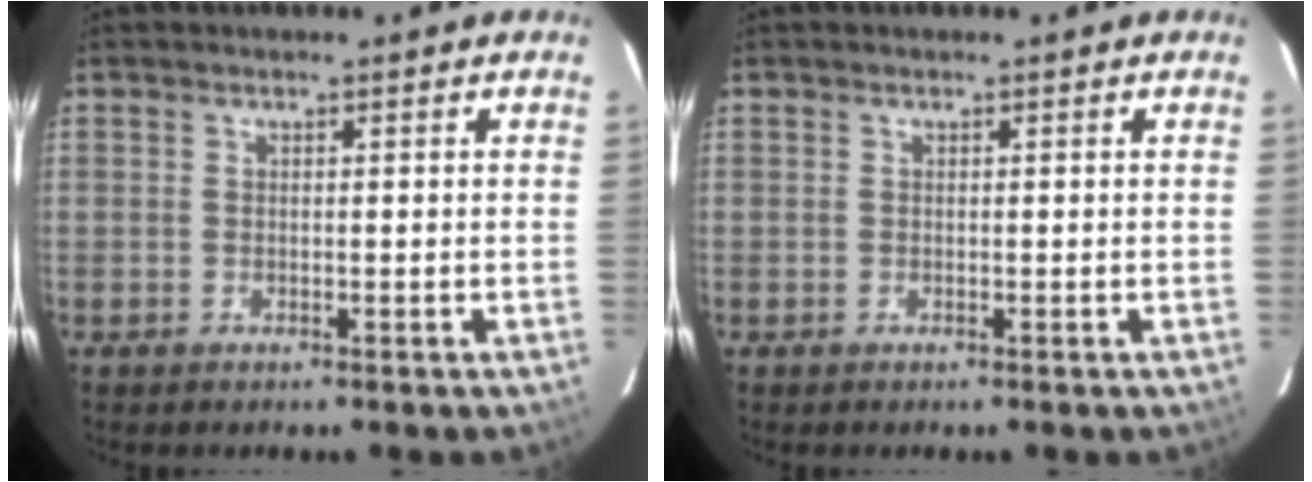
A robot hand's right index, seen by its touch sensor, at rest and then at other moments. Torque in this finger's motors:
{"motor_torque": [0.00, 0.00, -0.03, 0.00]}